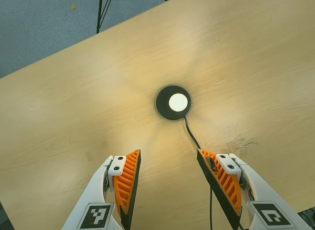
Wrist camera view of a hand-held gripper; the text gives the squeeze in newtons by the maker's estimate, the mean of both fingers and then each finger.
{"total": 0.0}